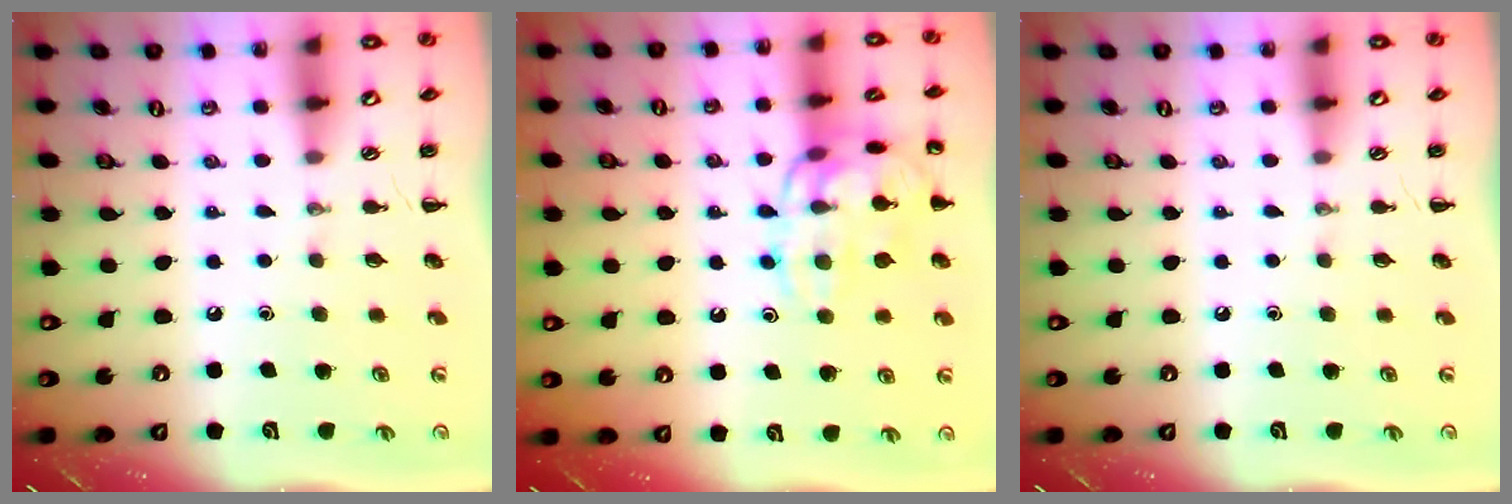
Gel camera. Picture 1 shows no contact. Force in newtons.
{"total": 15.8, "press": 15.7, "slide": 0.6}
{"total": 0.0}